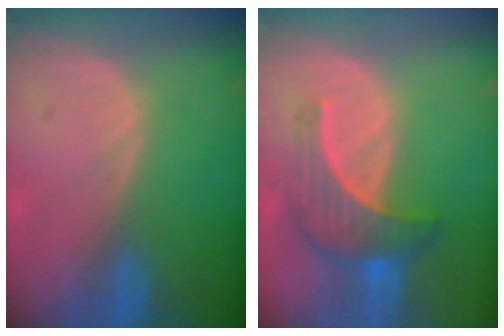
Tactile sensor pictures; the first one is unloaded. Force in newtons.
{"total": 7.3, "press": 6.7, "slide": 2.9}